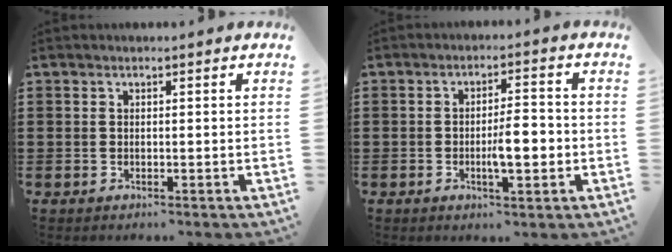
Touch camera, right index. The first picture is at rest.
{"total": 5.8, "force": [-1.1, 1.8, 5.4], "torque": [-0.081, 0.004, -0.020]}